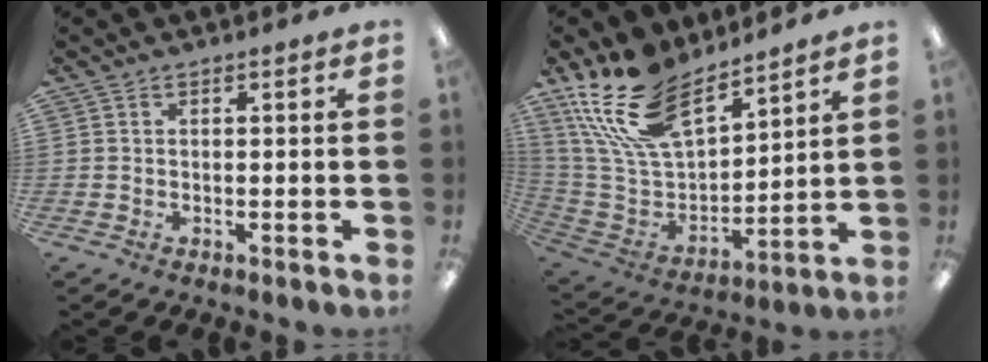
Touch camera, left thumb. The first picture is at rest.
{"total": 21.3, "force": [15.0, 10.1, 11.3], "torque": [-0.251, -0.081, 0.278]}